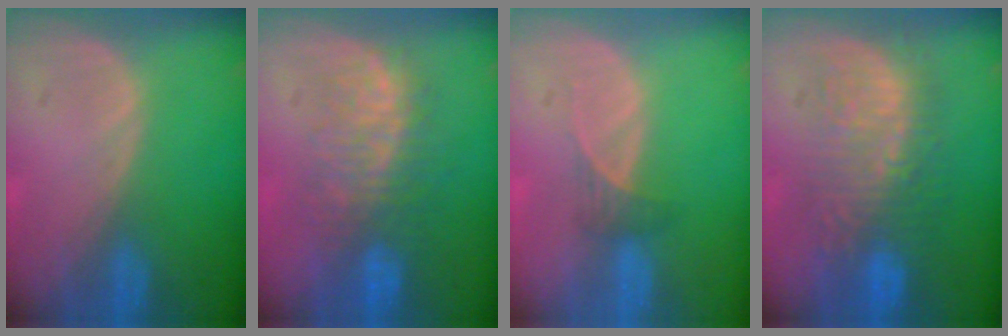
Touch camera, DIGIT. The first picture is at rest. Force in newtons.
{"total": 8.5, "press": 7.7, "slide": 3.6}
{"total": 1.8, "press": 1.6, "slide": 0.8}
{"total": 9.3, "press": 9.0, "slide": 2.3}